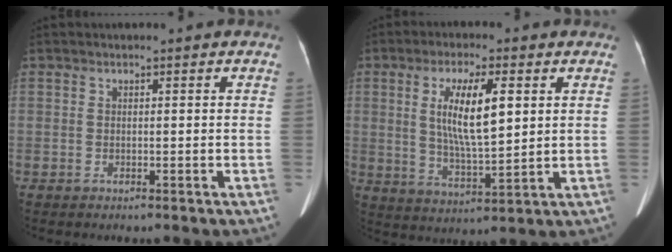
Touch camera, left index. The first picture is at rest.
{"total": 9.6, "force": [2.3, 2.1, 9.1], "torque": [-0.172, -0.009, 0.046]}